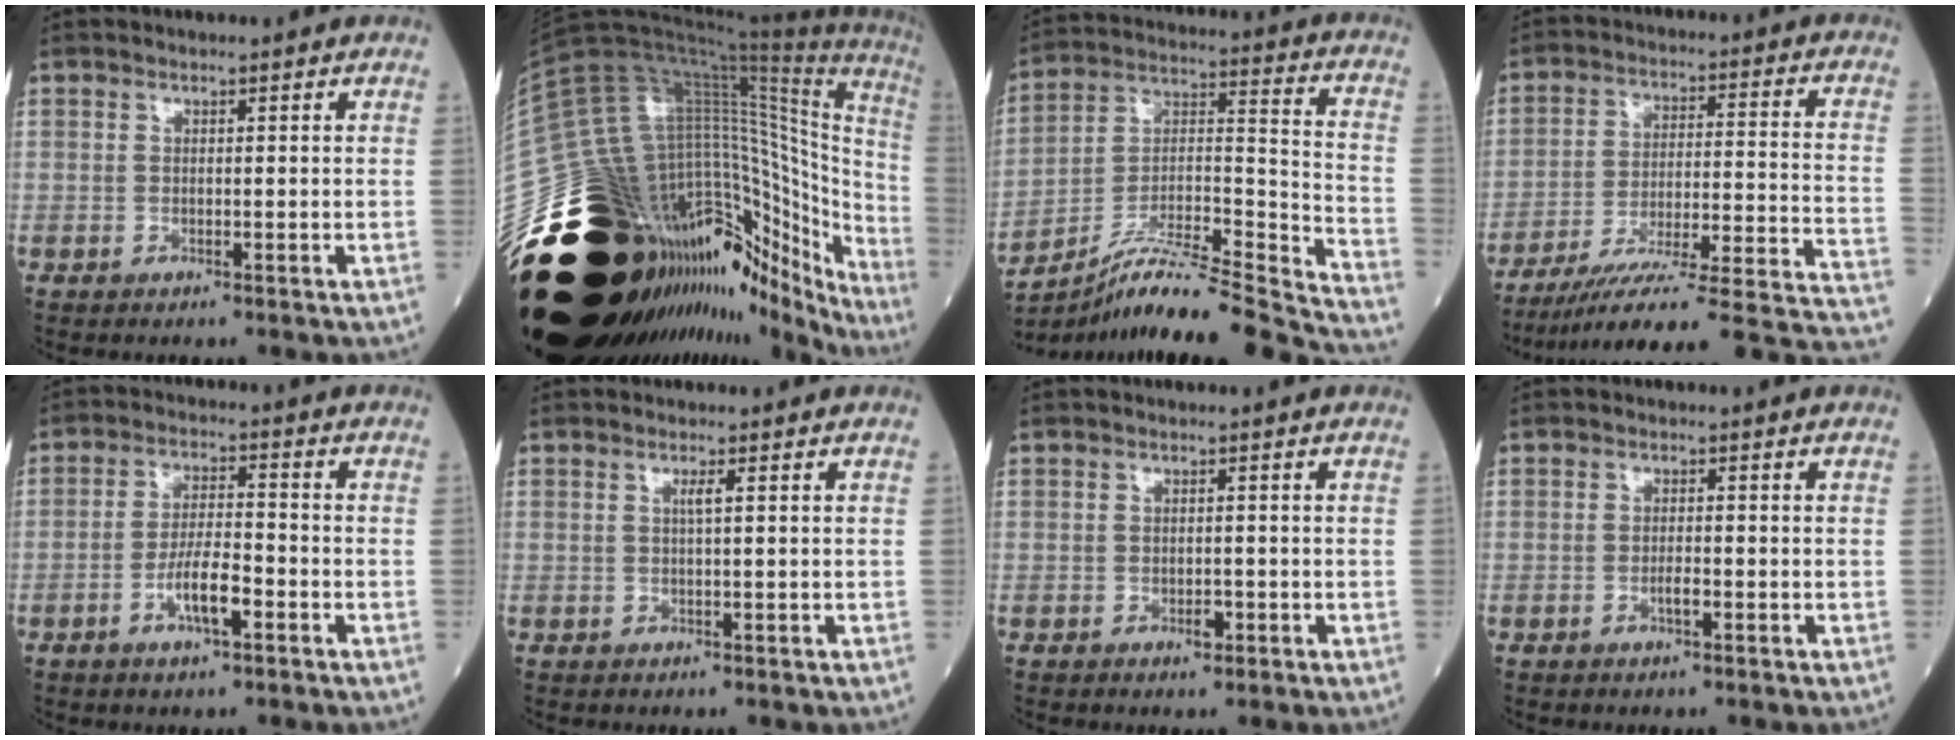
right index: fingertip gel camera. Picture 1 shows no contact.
{"total": 53.3, "force": [-34.0, 17.1, 37.3], "torque": [-0.561, -0.057, -0.495]}
{"total": 25.9, "force": [-23.2, -0.7, 11.4], "torque": [-0.148, -0.004, -0.365]}
{"total": 25.8, "force": [-21.9, 0.3, 13.5], "torque": [-0.115, -0.010, -0.312]}
{"total": 6.3, "force": [-2.7, 1.4, 5.5], "torque": [-0.106, 0.003, -0.050]}
{"total": 1.2, "force": [0.4, -0.1, 1.1], "torque": [-0.023, 0.000, 0.005]}
{"total": 1.4, "force": [-0.6, 0.7, 1.0], "torque": [-0.015, 0.000, -0.008]}
{"total": 1.6, "force": [-0.7, 0.3, 1.4], "torque": [-0.027, 0.000, -0.013]}